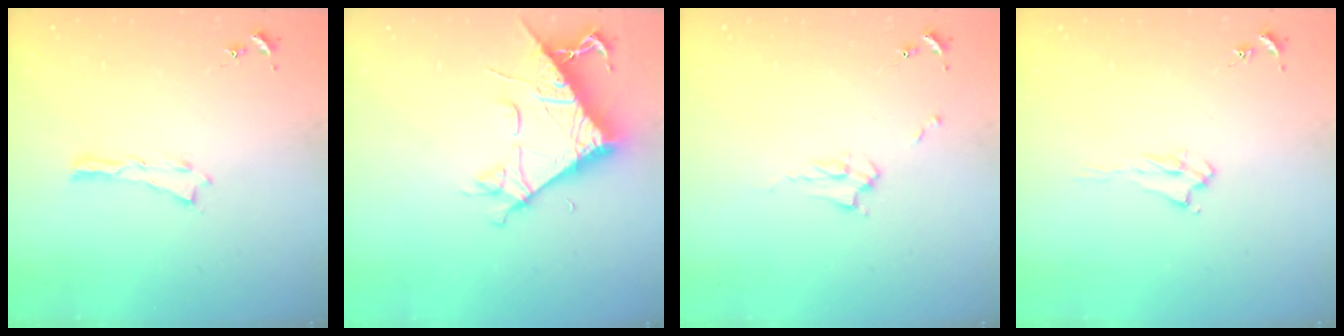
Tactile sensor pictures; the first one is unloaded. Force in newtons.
{"total": 8.4, "press": 8.3, "slide": 0.8}
{"total": 2.9, "press": 2.9, "slide": 0.4}
{"total": 2.2, "press": 2.2, "slide": 0.4}